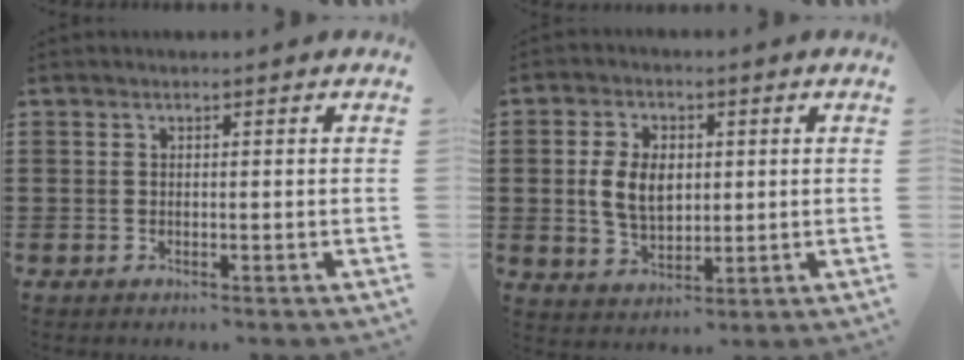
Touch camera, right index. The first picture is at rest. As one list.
[{"total": 6.4, "force": [0.5, 4.3, 4.8], "torque": [-0.113, 0.004, 0.000]}]